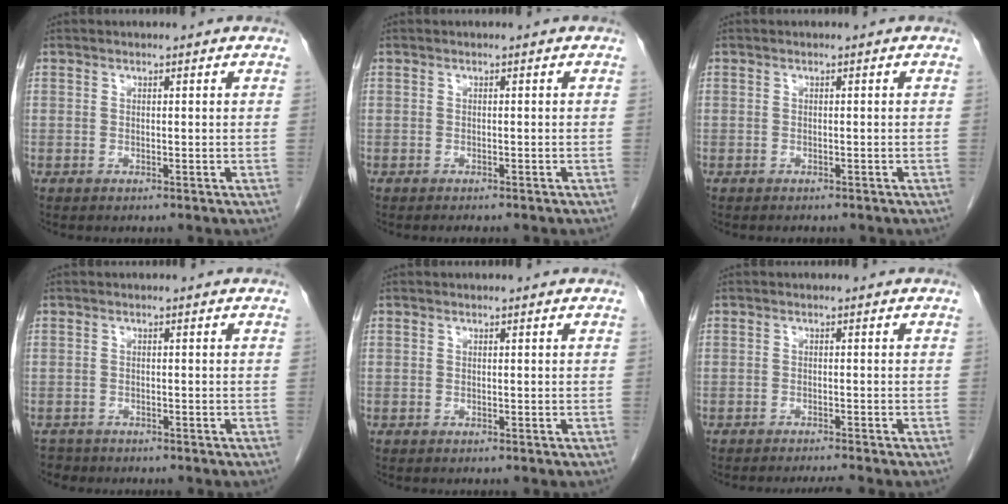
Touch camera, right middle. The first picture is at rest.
{"total": 3.0, "force": [-2.6, 0.5, 1.3], "torque": [-0.019, -0.005, -0.028]}
{"total": 1.9, "force": [-1.6, 0.7, 0.8], "torque": [-0.016, -0.004, -0.015]}
{"total": 2.0, "force": [-1.7, 1.0, -0.2], "torque": [-0.002, 0.000, -0.030]}
{"total": 0.0}
{"total": 3.1, "force": [-2.8, -1.0, 0.9], "torque": [-0.014, -0.010, -0.041]}